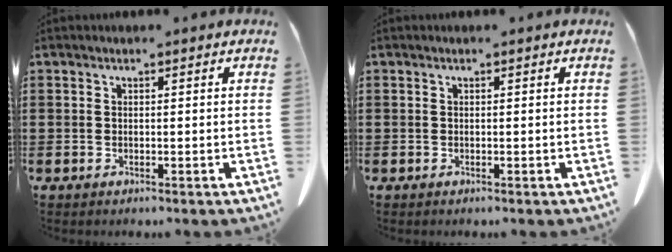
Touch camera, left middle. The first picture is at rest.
{"total": 0.0}